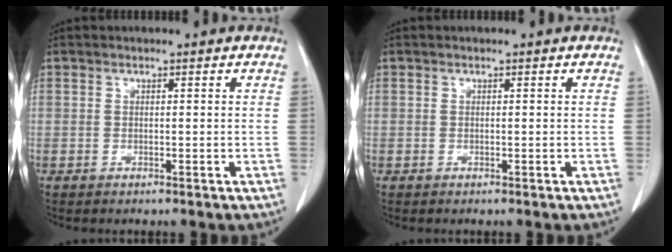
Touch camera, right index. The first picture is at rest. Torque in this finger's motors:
{"motor_torque": [0.00, 0.00, 0.01, 0.00]}